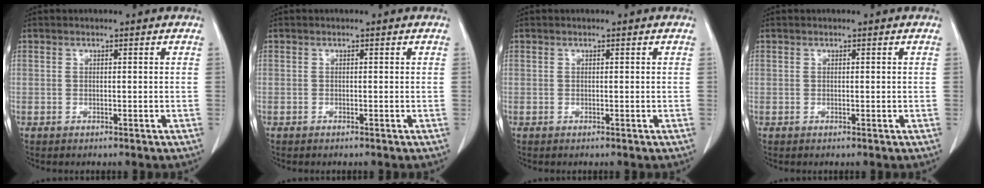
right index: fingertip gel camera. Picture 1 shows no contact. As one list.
[{"total": 0.0}, {"total": 0.0}, {"total": 0.0}]